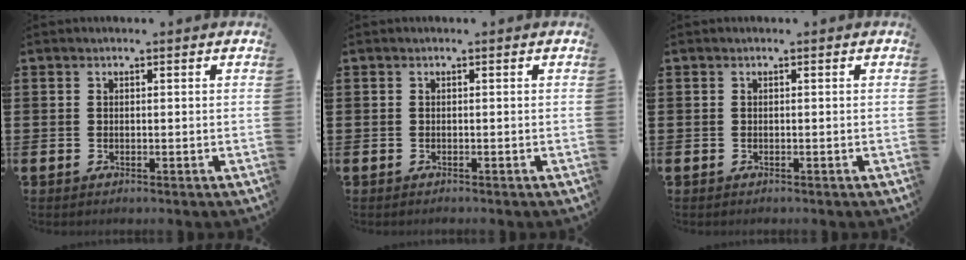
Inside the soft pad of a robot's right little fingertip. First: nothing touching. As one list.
[{"total": 0.0}, {"total": 0.0}]